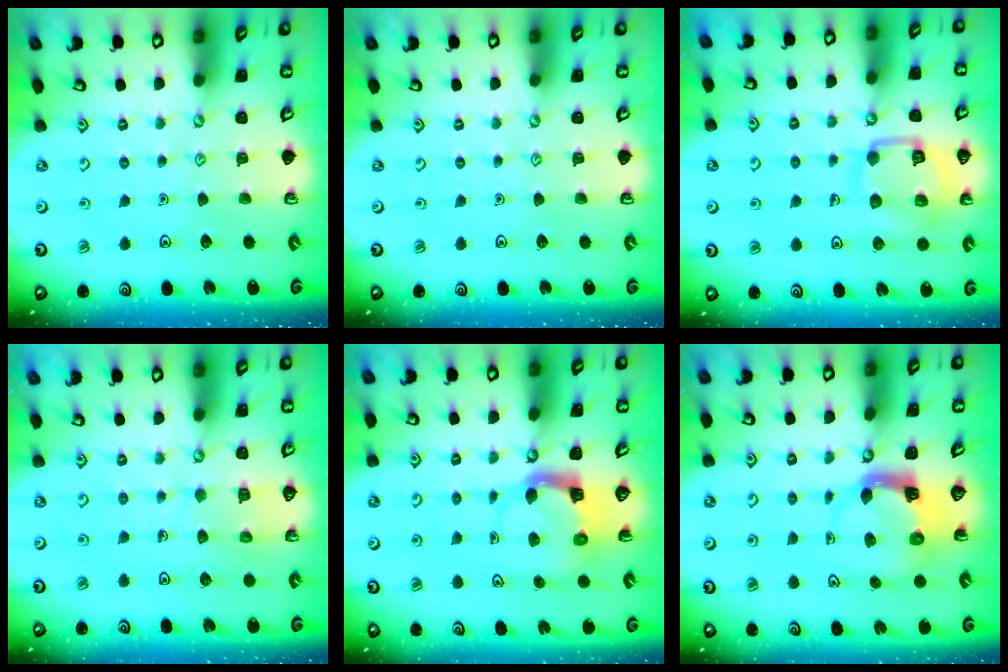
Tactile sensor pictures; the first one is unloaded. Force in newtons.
{"total": 0.0}
{"total": 13.2, "press": 13.1, "slide": 1.4}
{"total": 6.4, "press": 6.4, "slide": 0.5}
{"total": 3.8, "press": 3.8, "slide": 0.7}
{"total": 3.9, "press": 3.9, "slide": 0.6}